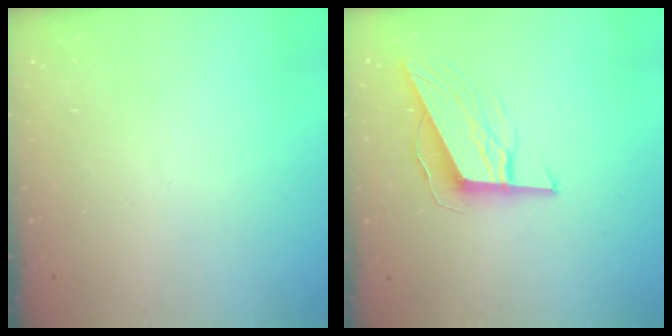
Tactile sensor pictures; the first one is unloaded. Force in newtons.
{"total": 9.7, "press": 9.5, "slide": 1.9}